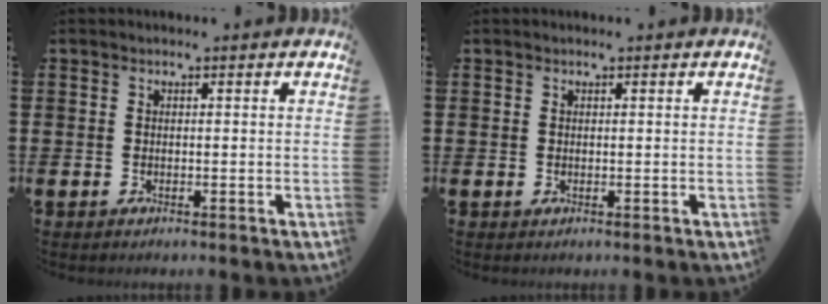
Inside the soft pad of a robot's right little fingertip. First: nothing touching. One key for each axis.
{"total": 0.0}